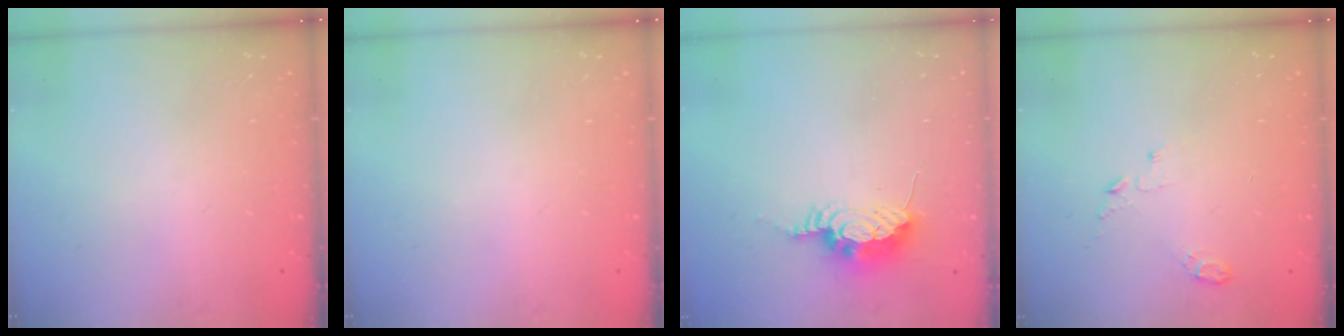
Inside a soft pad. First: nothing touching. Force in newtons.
{"total": 0.0}
{"total": 8.4, "press": 8.4, "slide": 0.4}
{"total": 4.7, "press": 4.6, "slide": 0.5}